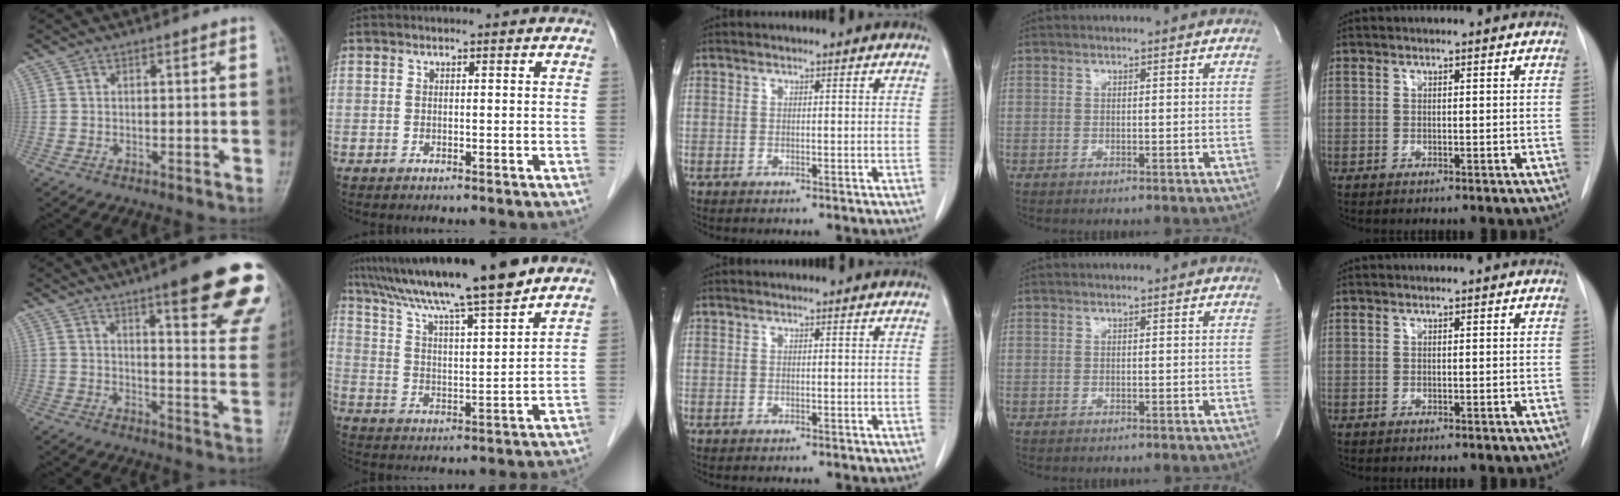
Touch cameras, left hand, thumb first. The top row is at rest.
{"thumb": {"total": 22.4, "force": [13.8, 4.1, 17.1], "torque": [-0.191, -0.051, 0.169]}, "index": {"total": 16.3, "force": [13.7, -0.2, 8.9], "torque": [-0.151, 0.010, 0.225]}}